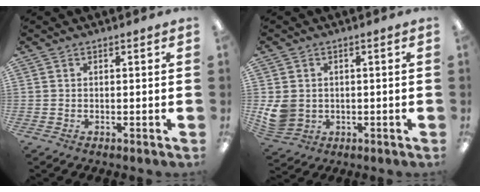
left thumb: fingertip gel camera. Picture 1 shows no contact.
{"total": 6.0, "force": [-0.1, 5.3, 2.6], "torque": [-0.063, 0.006, 0.002]}